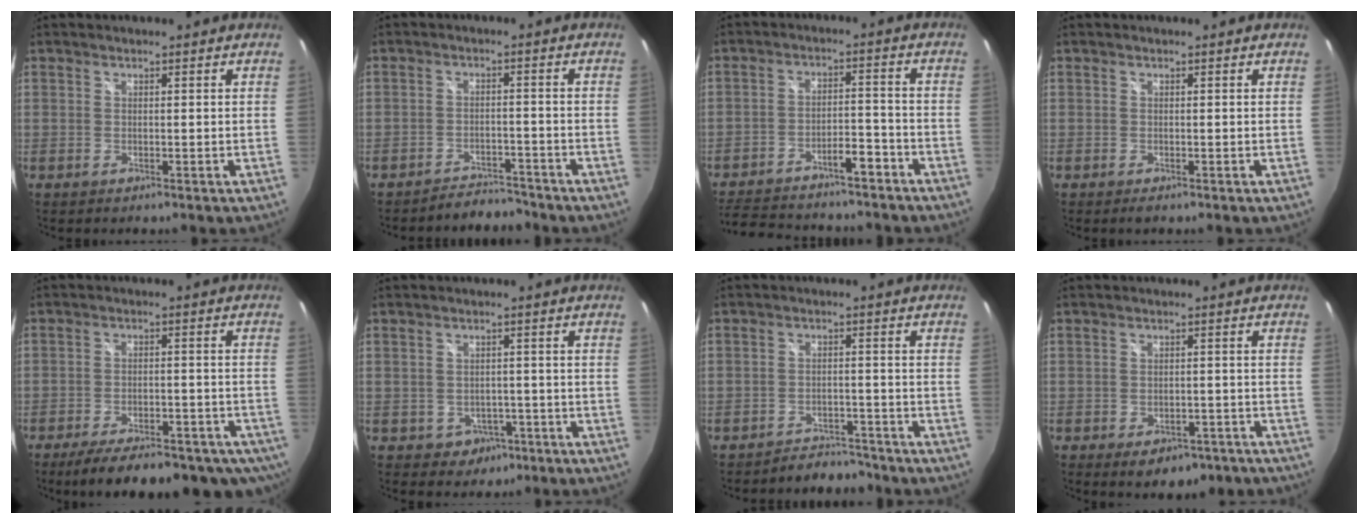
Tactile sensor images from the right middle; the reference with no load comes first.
{"total": 5.1, "force": [-5.0, 1.3, 0.2], "torque": [-0.013, 0.009, -0.070]}
{"total": 17.1, "force": [-14.1, 5.7, 7.7], "torque": [-0.151, 0.021, -0.195]}
{"total": 0.6, "force": [-0.5, 0.1, 0.4], "torque": [-0.008, -0.003, -0.008]}
{"total": 18.7, "force": [-13.8, 6.7, 10.7], "torque": [-0.185, -0.031, -0.180]}
{"total": 4.4, "force": [-2.1, 3.7, 1.1], "torque": [-0.033, 0.009, -0.017]}
{"total": 5.5, "force": [-5.2, 1.9, 0.2], "torque": [-0.011, 0.011, -0.070]}
{"total": 8.2, "force": [-5.7, 4.1, 4.3], "torque": [-0.074, -0.006, -0.062]}